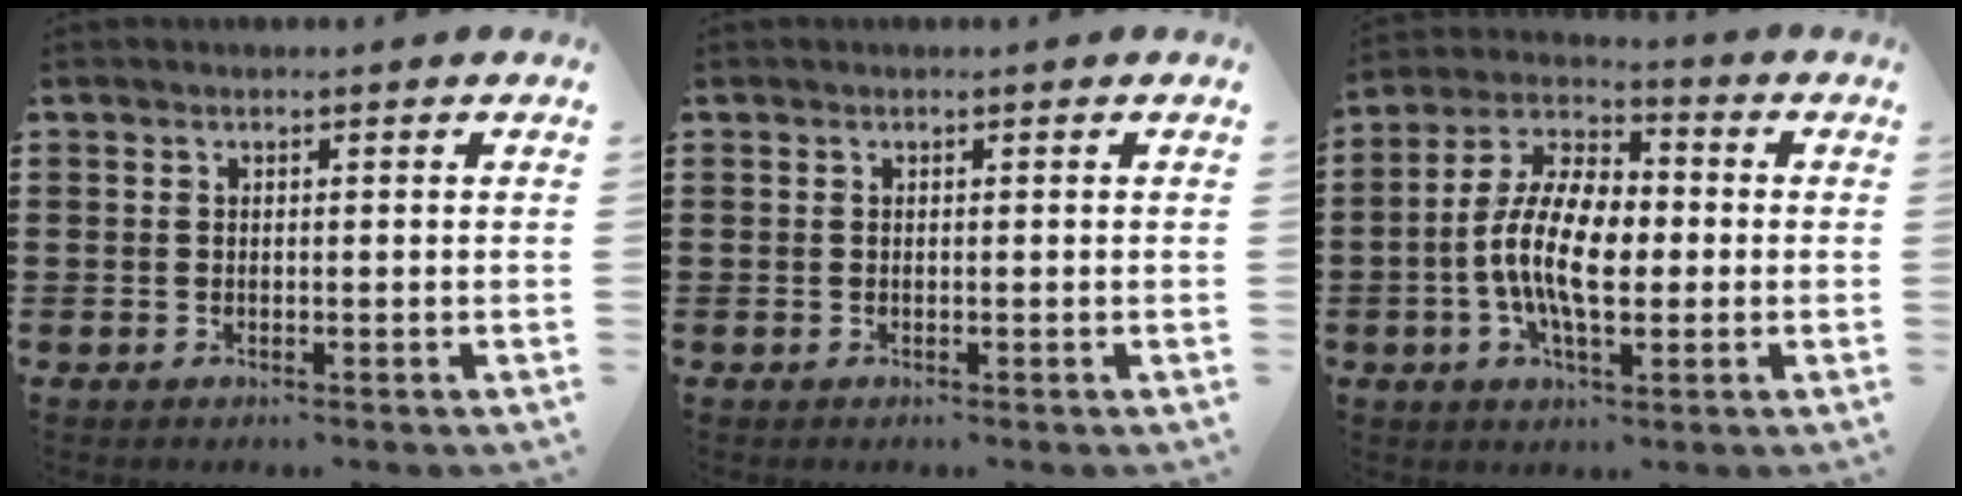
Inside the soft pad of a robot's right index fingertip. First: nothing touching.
{"total": 0.0}
{"total": 11.3, "force": [-1.6, 5.4, 9.8], "torque": [-0.219, -0.001, -0.035]}